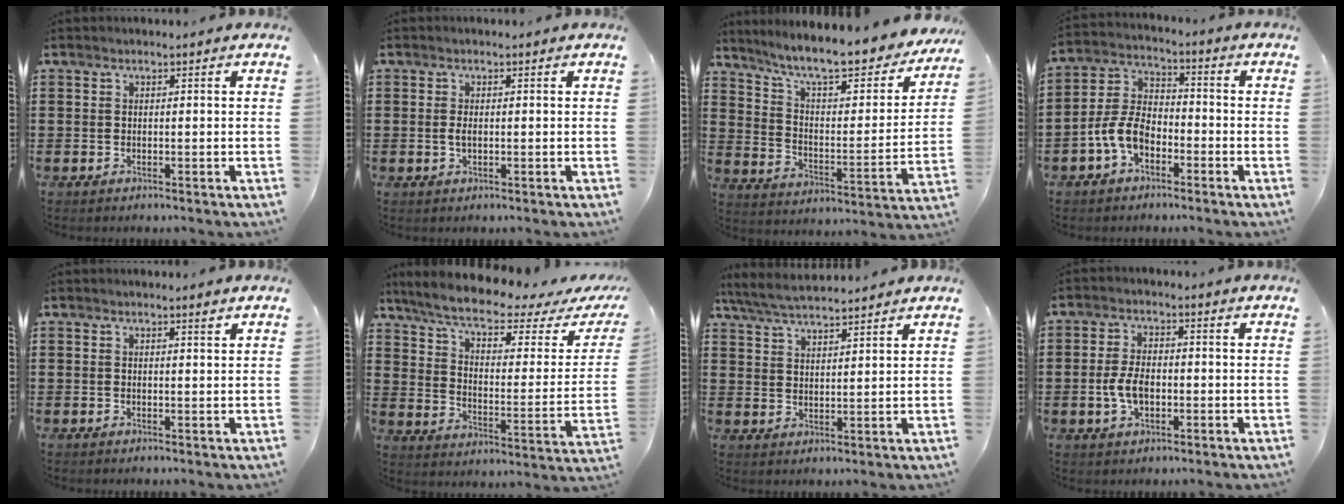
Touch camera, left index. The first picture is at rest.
{"total": 1.4, "force": [-0.1, 0.6, 1.3], "torque": [-0.034, -0.002, -0.004]}
{"total": 9.7, "force": [8.0, 0.8, 5.3], "torque": [-0.125, -0.055, 0.133]}
{"total": 6.6, "force": [-3.5, 3.8, 4.1], "torque": [-0.108, 0.007, -0.075]}
{"total": 1.3, "force": [0.8, 0.0, 1.0], "torque": [-0.012, -0.003, 0.012]}
{"total": 7.5, "force": [5.7, 1.2, 4.8], "torque": [-0.110, -0.036, 0.094]}
{"total": 4.9, "force": [4.6, 0.6, 1.7], "torque": [-0.048, -0.013, 0.083]}
{"total": 5.1, "force": [-0.9, 2.8, 4.2], "torque": [-0.095, -0.001, -0.020]}